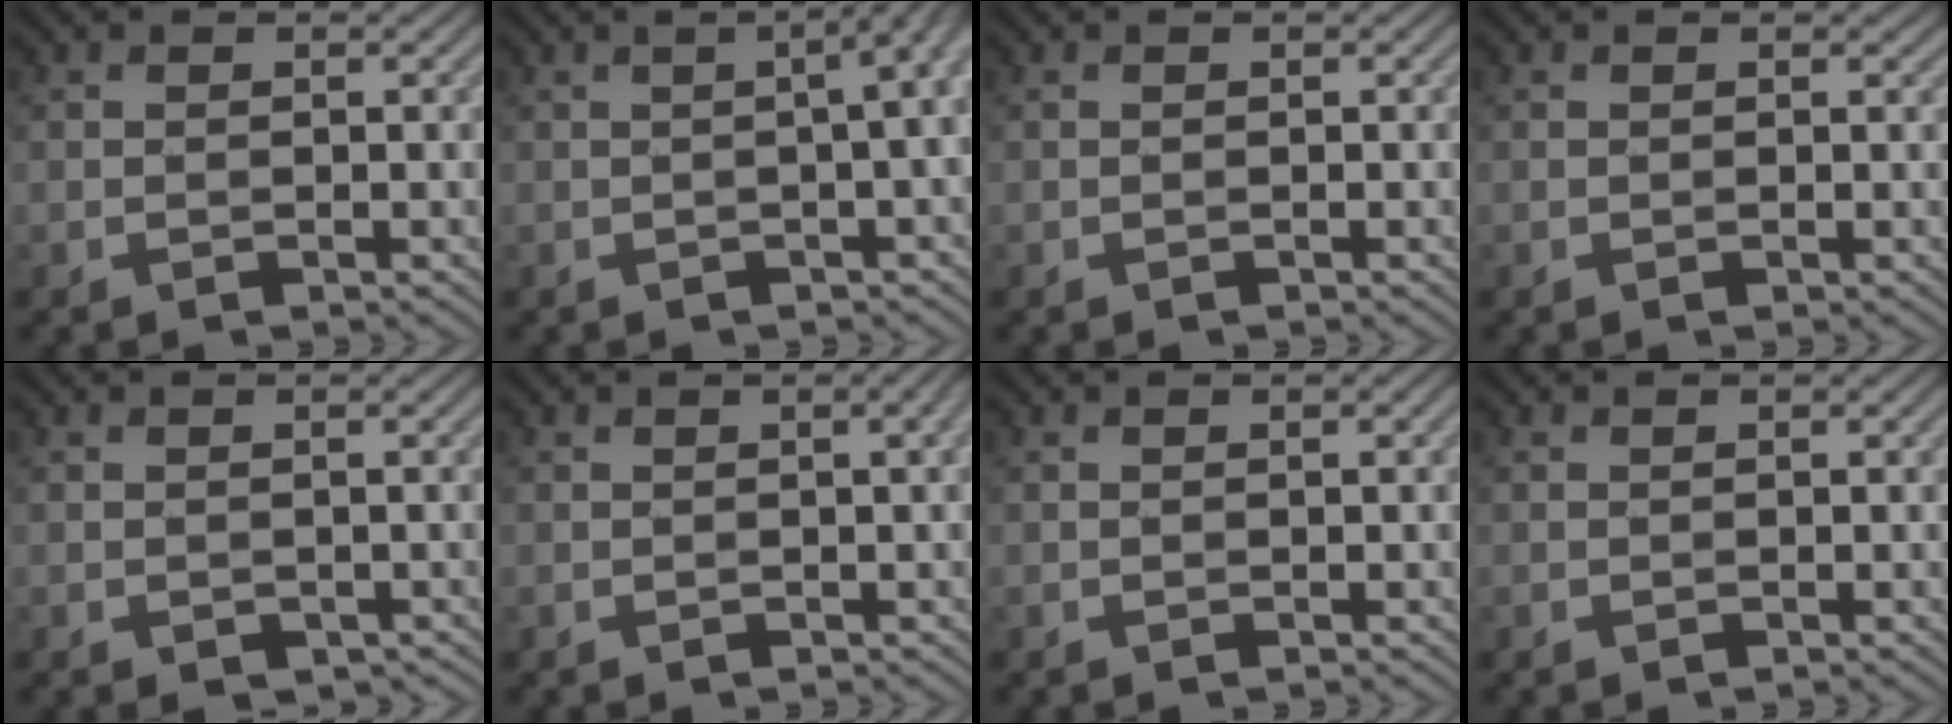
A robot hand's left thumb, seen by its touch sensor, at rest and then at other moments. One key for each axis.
{"total": 6.1, "fx": 0.1, "fy": 1.8, "fz": 5.9, "tx": -0.061, "ty": 0.020, "tz": -0.005}
{"total": 0.0}
{"total": 0.0}
{"total": 0.5, "fx": -0.3, "fy": 0.4, "fz": 0.0, "tx": -0.003, "ty": -0.003, "tz": -0.002}
{"total": 2.0, "fx": 0.1, "fy": 0.2, "fz": 2.0, "tx": -0.029, "ty": 0.006, "tz": 0.002}
{"total": 0.7, "fx": -0.1, "fy": 0.0, "fz": 0.7, "tx": -0.011, "ty": 0.001, "tz": 0.000}
{"total": 0.0}